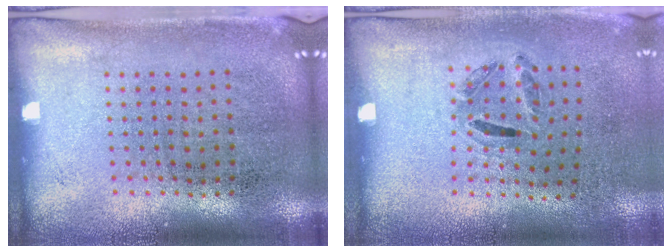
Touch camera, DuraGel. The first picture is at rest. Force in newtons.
{"total": 1.2, "press": 0.6, "slide": 1.0}